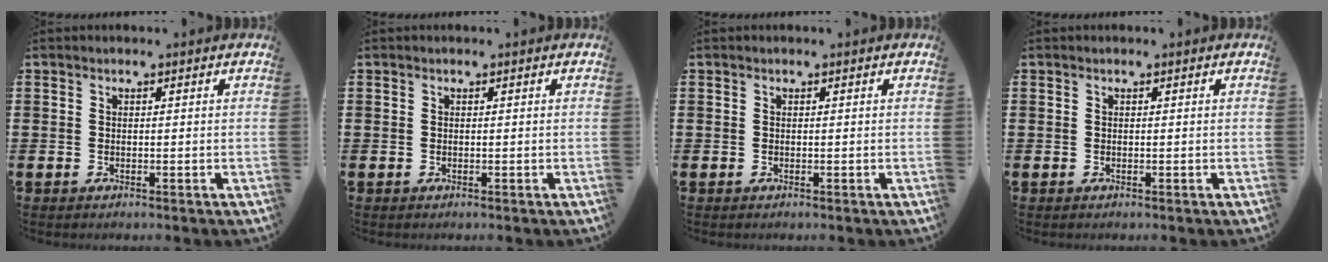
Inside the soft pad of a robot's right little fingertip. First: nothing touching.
{"total": 0.0}
{"total": 0.0}
{"total": 0.0}